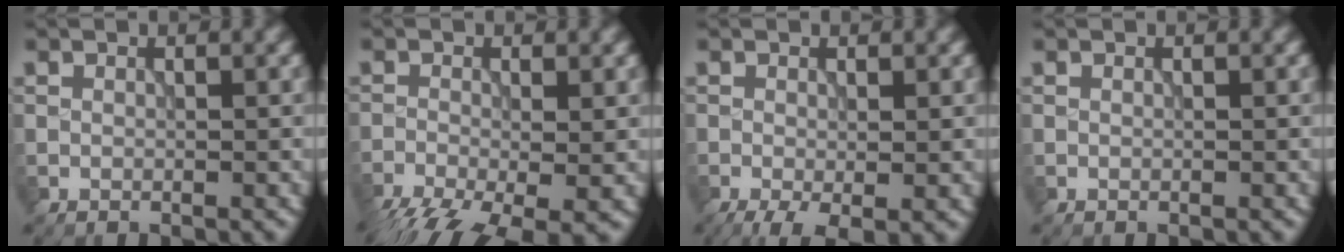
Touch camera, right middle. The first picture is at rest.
{"total": 7.6, "force": [-4.6, 2.5, 5.5], "torque": [-0.107, -0.029, -0.082]}
{"total": 3.5, "force": [-1.6, 1.0, 2.9], "torque": [-0.051, -0.009, -0.027]}
{"total": 0.0}